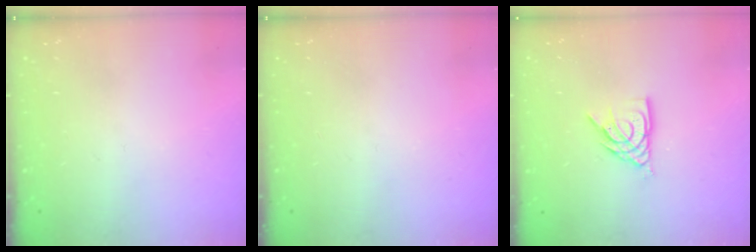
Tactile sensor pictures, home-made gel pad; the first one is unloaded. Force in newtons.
{"total": 0.0}
{"total": 7.9, "press": 7.8, "slide": 0.6}